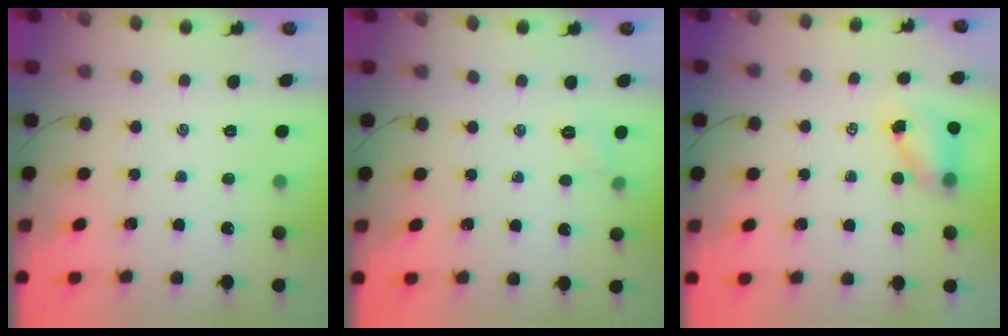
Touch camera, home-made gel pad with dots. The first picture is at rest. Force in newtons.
{"total": 4.8, "press": 4.5, "slide": 1.4}
{"total": 5.0, "press": 5.0, "slide": 0.7}